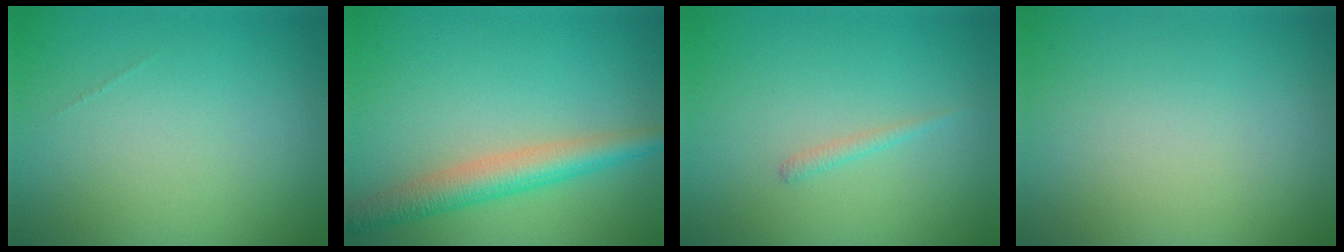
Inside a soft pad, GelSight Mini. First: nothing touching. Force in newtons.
{"total": 4.5, "press": 4.5, "slide": 0.2}
{"total": 0.8, "press": 0.8, "slide": 0.1}
{"total": 0.0}